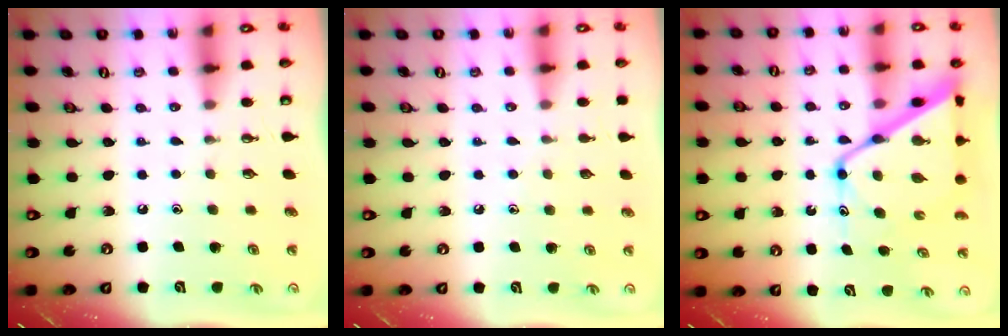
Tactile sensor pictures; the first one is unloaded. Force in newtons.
{"total": 4.3, "press": 4.3, "slide": 0.5}
{"total": 16.1, "press": 16.1, "slide": 1.2}